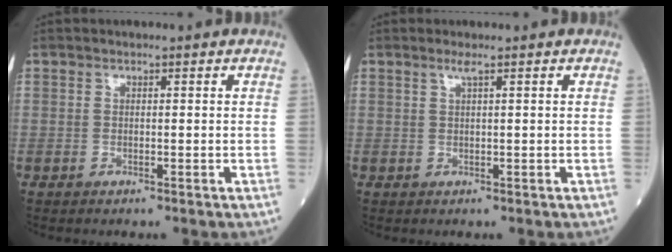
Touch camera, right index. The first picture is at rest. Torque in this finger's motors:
{"motor_torque": [0.00, 0.00, -0.06, 0.00]}